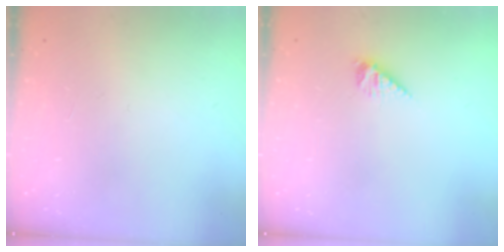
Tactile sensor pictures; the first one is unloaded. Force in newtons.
{"total": 2.8, "press": 2.8, "slide": 0.5}